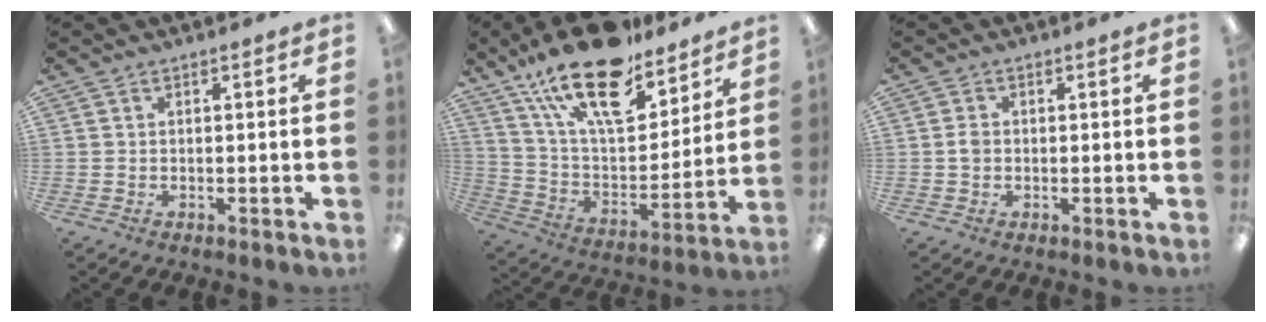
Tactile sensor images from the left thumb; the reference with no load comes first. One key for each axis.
{"total": 23.1, "fx": 16.1, "fy": 9.6, "fz": 13.5, "tx": -0.234, "ty": -0.098, "tz": 0.280}
{"total": 1.8, "fx": 0.0, "fy": 1.4, "fz": 1.1, "tx": -0.022, "ty": 0.005, "tz": -0.002}